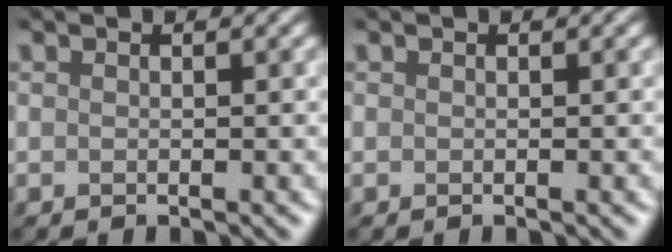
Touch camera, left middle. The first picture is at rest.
{"total": 0.0}